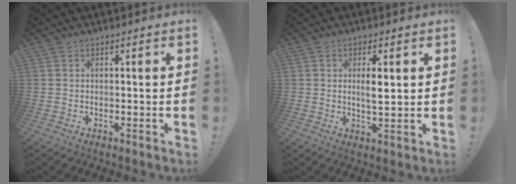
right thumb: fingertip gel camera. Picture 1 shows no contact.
{"total": 4.8, "force": [1.0, 1.3, 4.5], "torque": [-0.065, -0.011, 0.012]}